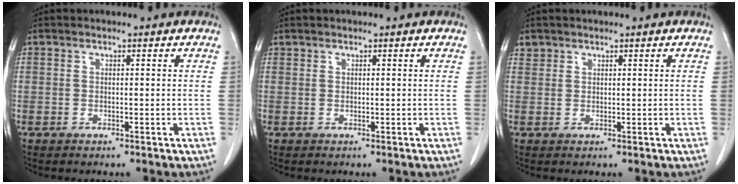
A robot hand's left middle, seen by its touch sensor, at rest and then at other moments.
{"total": 0.0}
{"total": 1.2, "force": [1.0, 0.8, -0.1], "torque": [0.010, 0.006, 0.016]}